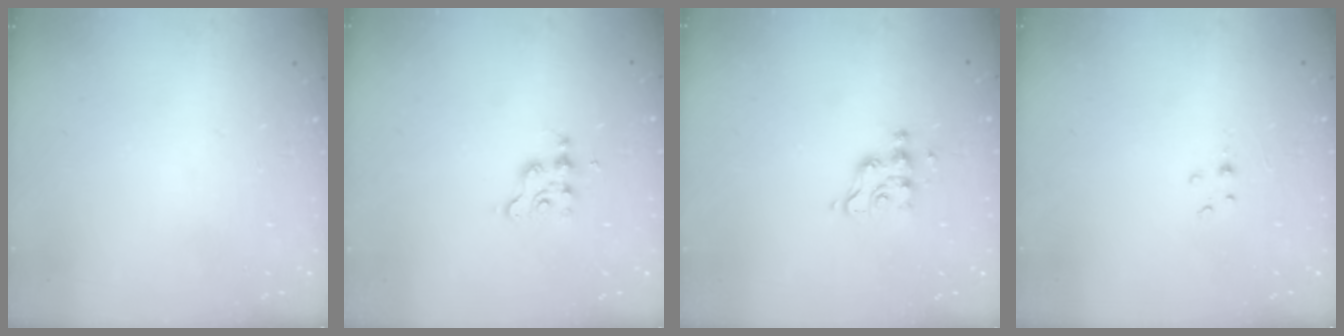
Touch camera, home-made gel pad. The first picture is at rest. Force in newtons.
{"total": 2.7, "press": 2.6, "slide": 0.4}
{"total": 6.0, "press": 6.0, "slide": 0.2}
{"total": 1.0, "press": 1.0, "slide": 0.2}